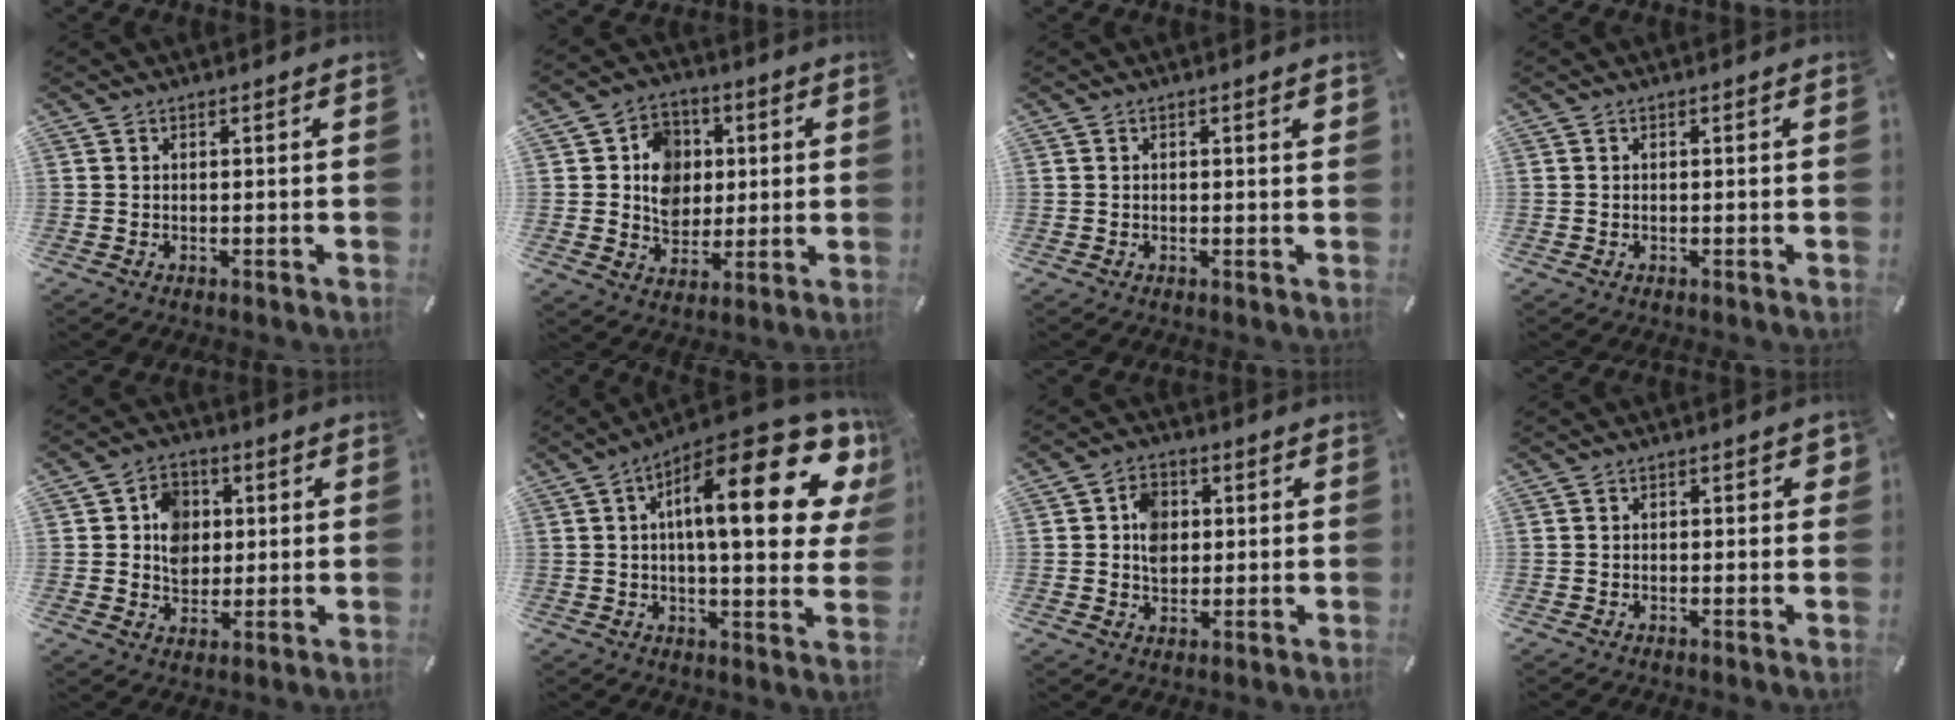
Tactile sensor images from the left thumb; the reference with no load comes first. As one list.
[{"total": 10.3, "force": [0.9, 9.2, 4.6], "torque": [-0.067, 0.013, 0.022]}, {"total": 1.3, "force": [0.4, 0.3, 1.2], "torque": [-0.023, 0.004, 0.005]}, {"total": 0.0}, {"total": 8.2, "force": [0.8, 7.2, 3.8], "torque": [-0.055, 0.010, 0.015]}, {"total": 23.5, "force": [8.1, 7.4, 20.8], "torque": [-0.332, -0.046, 0.116]}, {"total": 6.8, "force": [0.6, 5.7, 3.7], "torque": [-0.053, 0.006, 0.009]}, {"total": 1.5, "force": [-0.2, 1.0, 1.1], "torque": [-0.012, 0.004, -0.007]}]